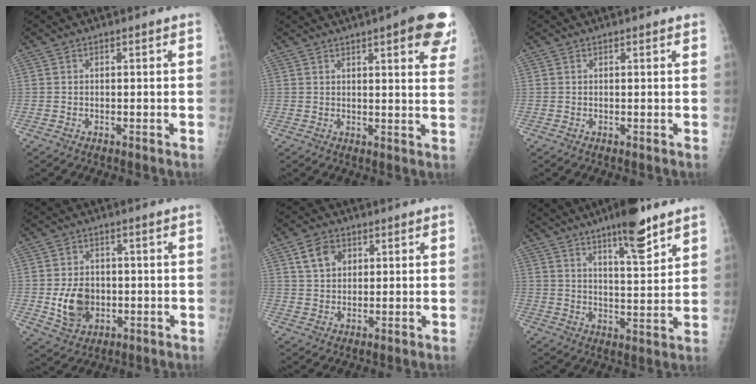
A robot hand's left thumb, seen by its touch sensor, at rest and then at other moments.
{"total": 13.4, "force": [7.4, 3.1, 10.7], "torque": [-0.104, -0.025, 0.081]}
{"total": 0.7, "force": [0.5, 0.1, 0.5], "torque": [-0.004, 0.000, 0.006]}
{"total": 8.2, "force": [-1.1, 6.3, 5.1], "torque": [-0.065, 0.000, -0.010]}
{"total": 5.6, "force": [2.3, 4.1, 3.0], "torque": [-0.035, -0.006, 0.043]}
{"total": 12.0, "force": [8.0, 2.6, 8.6], "torque": [-0.116, -0.045, 0.124]}